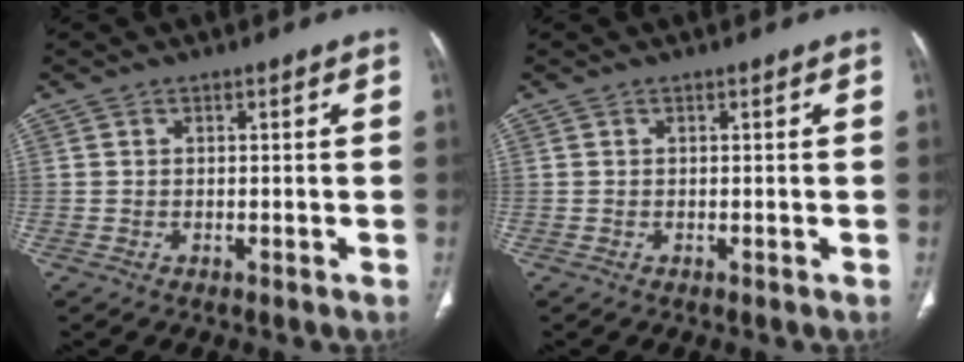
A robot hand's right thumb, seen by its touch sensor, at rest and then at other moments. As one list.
[{"total": 0.0}]